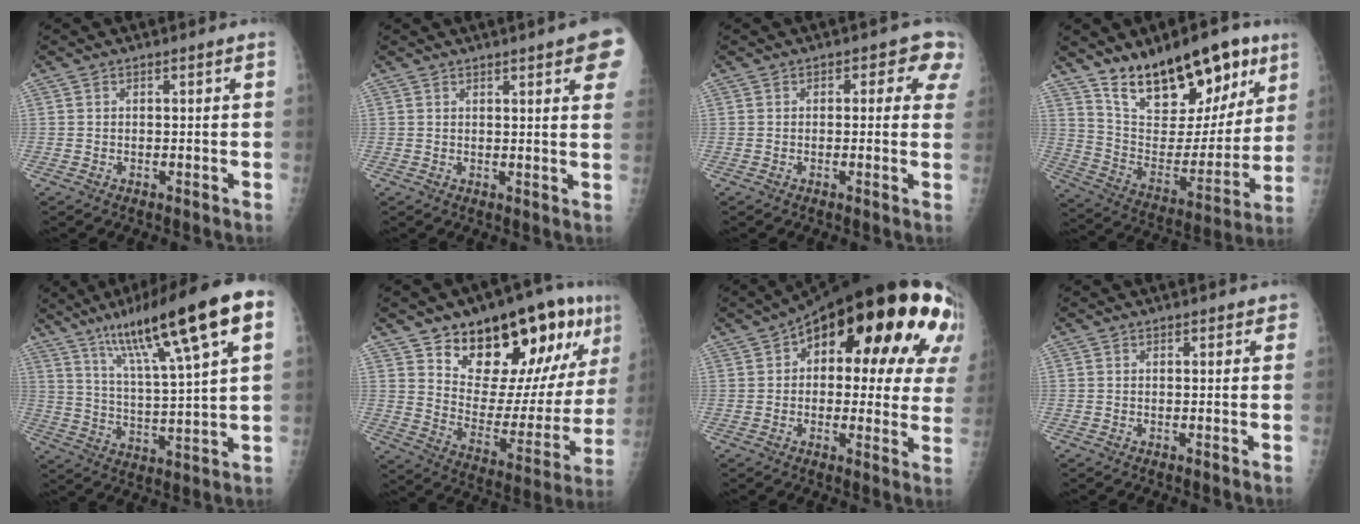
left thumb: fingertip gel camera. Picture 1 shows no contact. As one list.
[{"total": 8.4, "force": [4.6, 1.2, 7.0], "torque": [-0.067, -0.005, 0.050]}, {"total": 4.6, "force": [1.8, 2.9, 3.2], "torque": [0.009, 0.000, 0.005]}, {"total": 23.0, "force": [14.5, 10.6, 14.3], "torque": [-0.175, -0.066, 0.246]}, {"total": 21.1, "force": [10.5, 2.9, 18.0], "torque": [-0.281, -0.010, 0.175]}, {"total": 25.8, "force": [14.3, 11.4, 18.2], "torque": [-0.221, -0.047, 0.226]}, {"total": 27.3, "force": [10.1, 12.5, 22.1], "torque": [-0.275, 0.033, 0.134]}, {"total": 1.3, "force": [0.8, 0.6, 0.9], "torque": [-0.002, 0.000, 0.006]}]